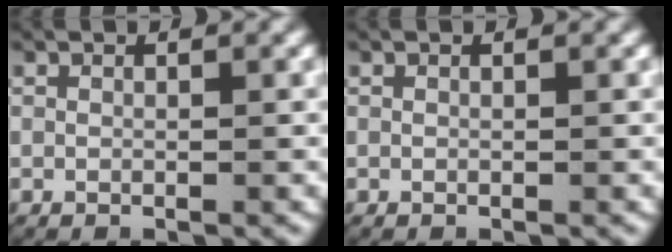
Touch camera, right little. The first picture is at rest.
{"total": 0.0}